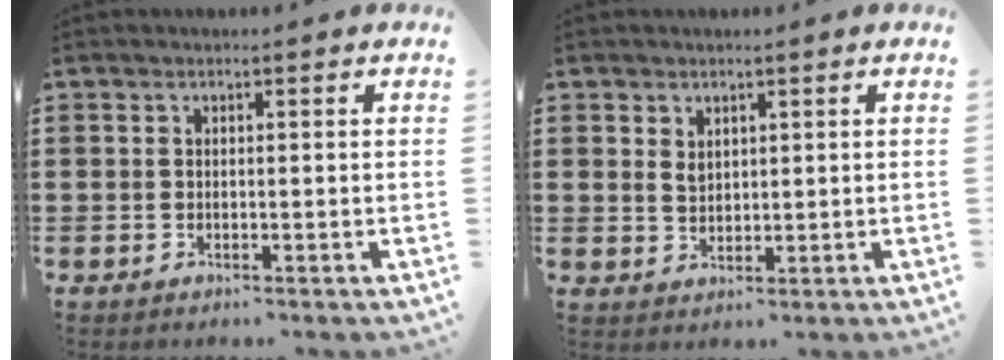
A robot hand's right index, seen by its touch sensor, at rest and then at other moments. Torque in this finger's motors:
{"motor_torque": [-0.11, 0.65, 0.06, 0.00]}